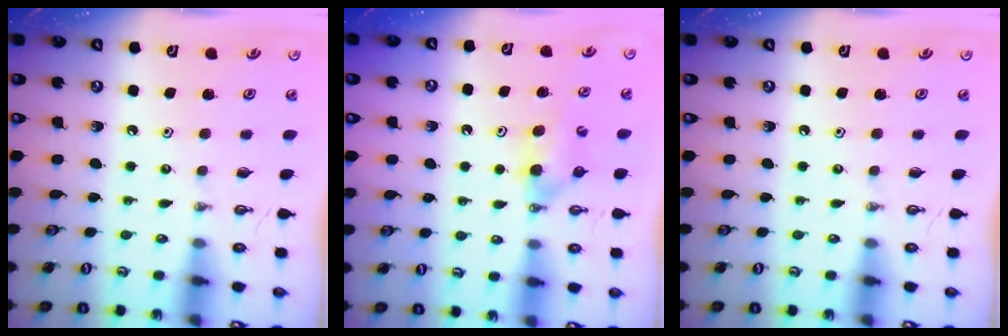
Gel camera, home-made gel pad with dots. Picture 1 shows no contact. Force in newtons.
{"total": 5.8, "press": 4.2, "slide": 4.0}
{"total": 0.0}